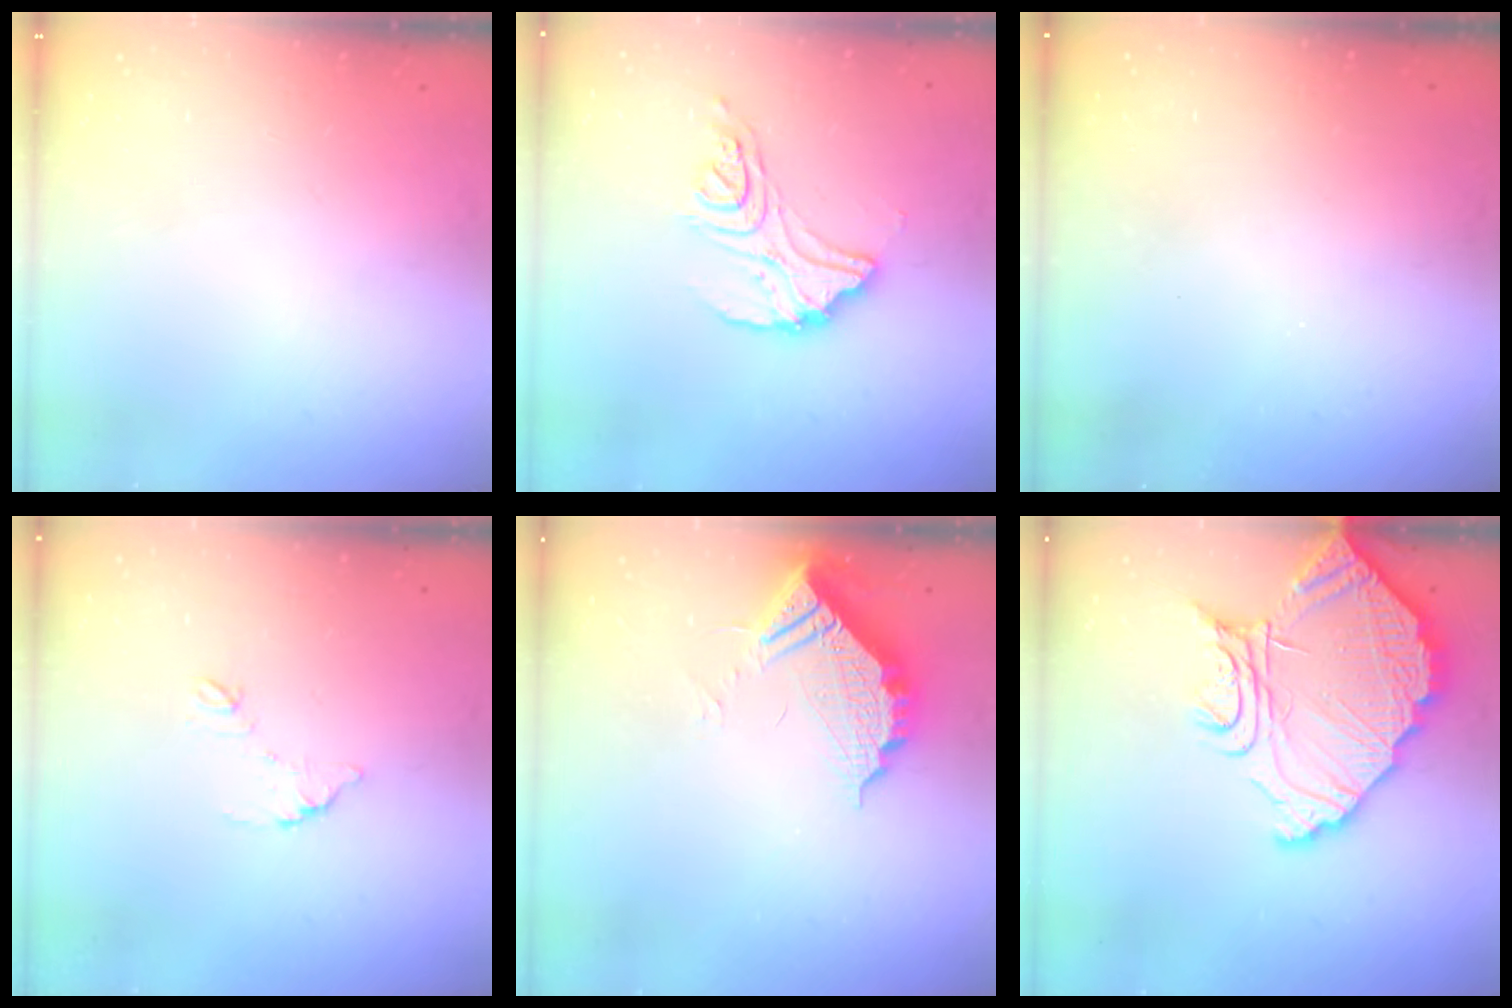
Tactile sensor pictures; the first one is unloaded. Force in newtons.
{"total": 14.4, "press": 14.3, "slide": 0.9}
{"total": 3.1, "press": 3.1, "slide": 0.1}
{"total": 7.5, "press": 7.5, "slide": 0.2}
{"total": 10.8, "press": 10.7, "slide": 1.0}
{"total": 15.5, "press": 15.4, "slide": 1.6}